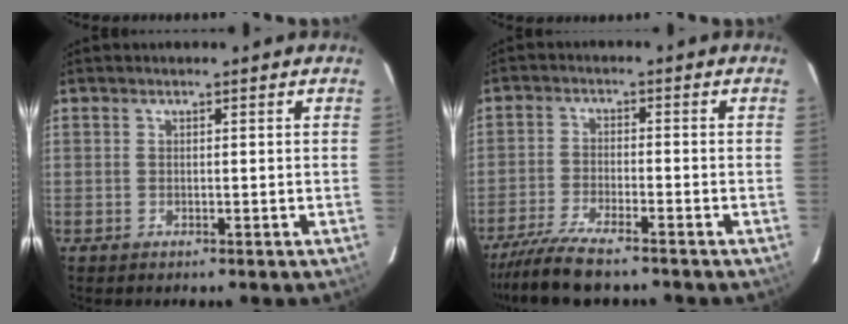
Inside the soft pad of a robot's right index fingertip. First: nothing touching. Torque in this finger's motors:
{"motor_torque": [0.67, -0.62, 0.37, 0.08]}